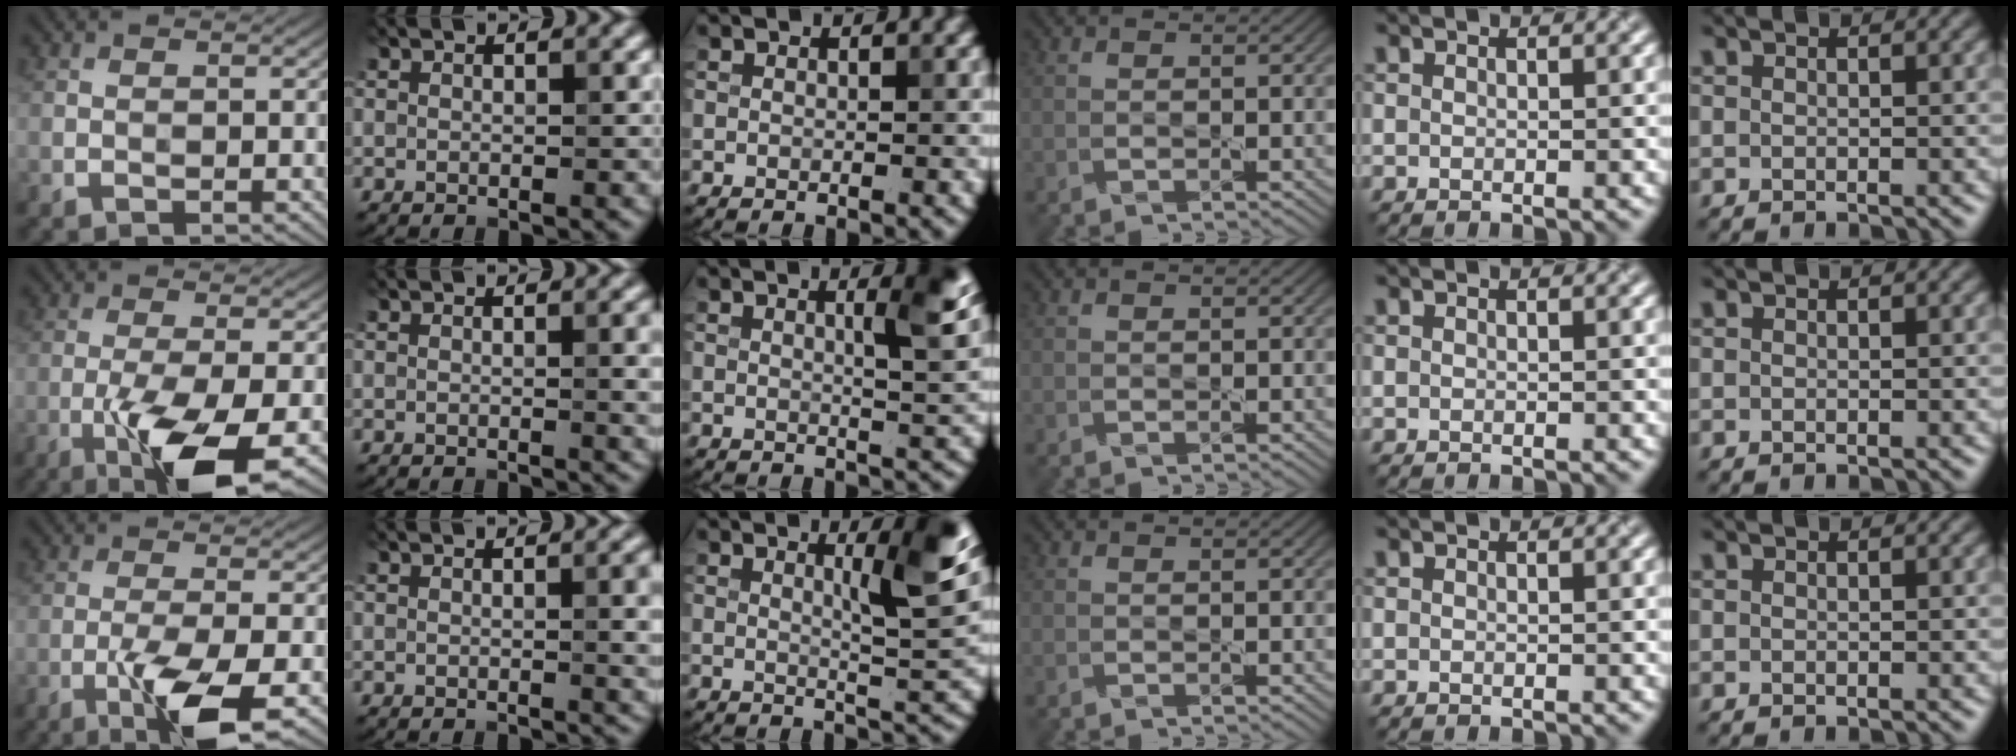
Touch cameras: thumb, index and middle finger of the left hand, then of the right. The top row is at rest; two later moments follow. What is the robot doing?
{"motion": "squeeze", "object": "paper clamp"}